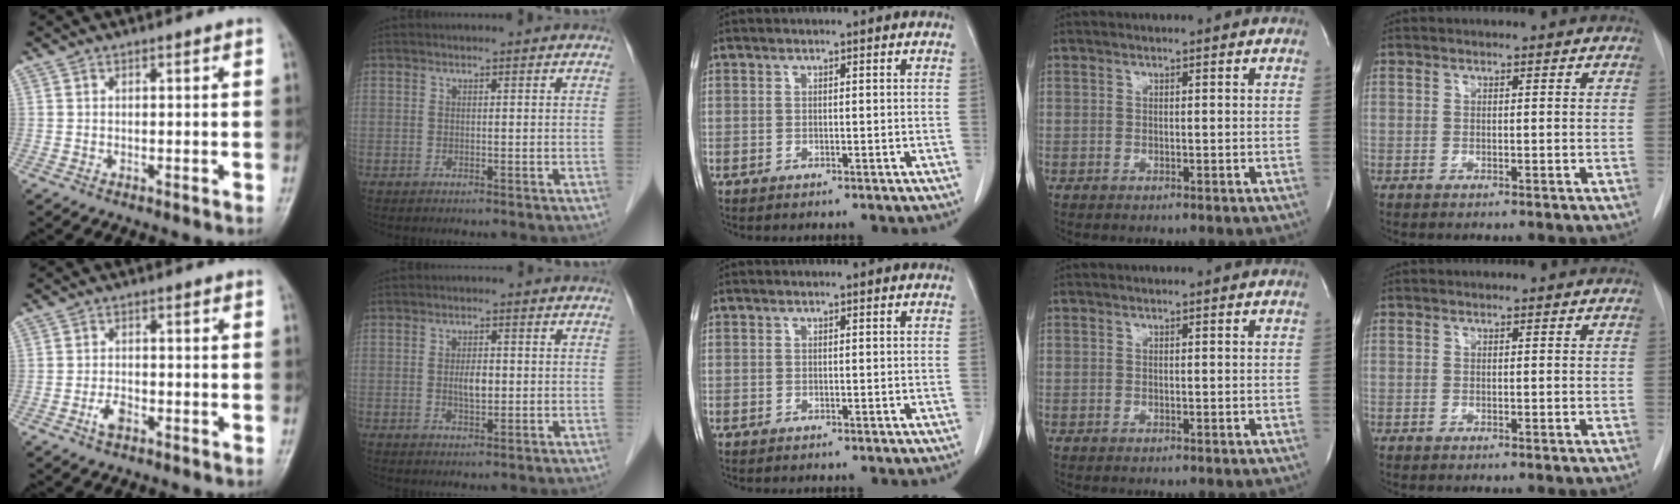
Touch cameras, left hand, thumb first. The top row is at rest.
{"thumb": {"total": 3.0, "force": [-1.6, 1.6, 2.0], "torque": [-0.040, 0.010, -0.030]}, "index": {"total": 2.9, "force": [-0.3, 1.2, 2.6], "torque": [-0.047, -0.003, -0.003]}}